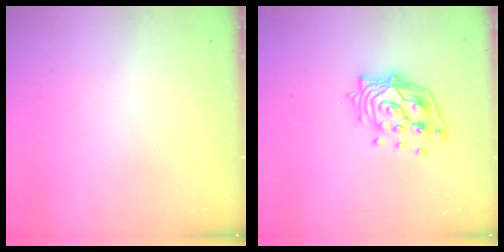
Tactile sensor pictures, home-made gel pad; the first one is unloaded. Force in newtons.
{"total": 14.0, "press": 13.9, "slide": 1.3}